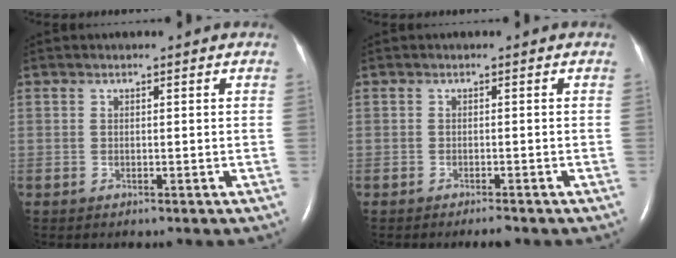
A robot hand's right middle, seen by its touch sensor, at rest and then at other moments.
{"total": 1.5, "force": [-1.3, 0.1, 0.8], "torque": [-0.018, -0.003, -0.017]}